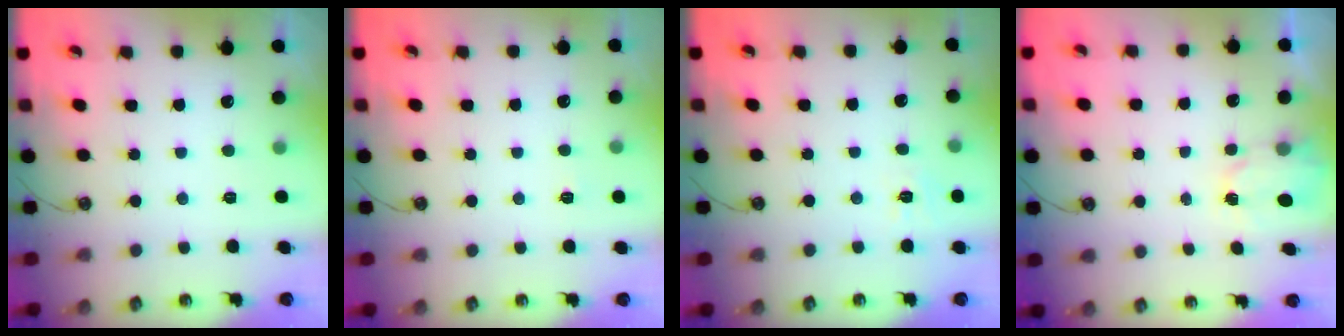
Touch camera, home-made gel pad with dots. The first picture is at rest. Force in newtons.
{"total": 2.4, "press": 2.4, "slide": 0.4}
{"total": 6.3, "press": 6.3, "slide": 0.8}
{"total": 2.3, "press": 2.3, "slide": 0.4}